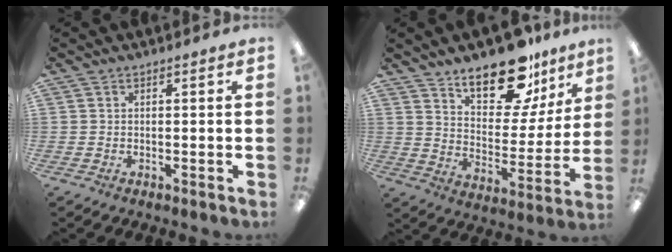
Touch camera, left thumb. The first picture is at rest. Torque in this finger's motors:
{"motor_torque": [0.94, 0.95, 1.41, -1.36, 0.10]}